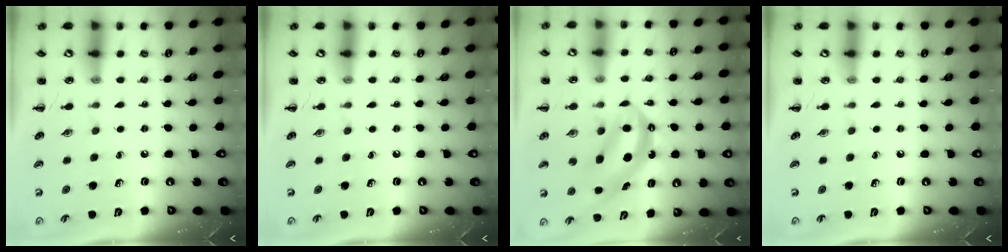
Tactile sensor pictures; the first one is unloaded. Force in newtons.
{"total": 0.0}
{"total": 6.4, "press": 6.3, "slide": 1.0}
{"total": 0.0}